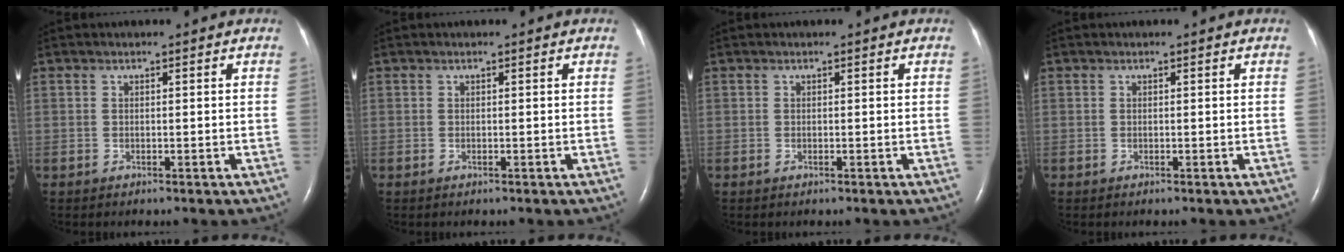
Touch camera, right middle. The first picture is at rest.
{"total": 0.0}
{"total": 0.0}
{"total": 0.0}